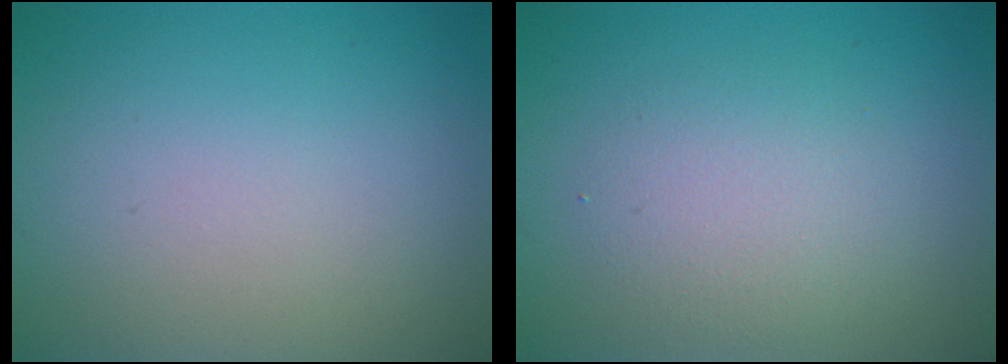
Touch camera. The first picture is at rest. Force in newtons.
{"total": 2.8, "press": 2.8, "slide": 0.2}